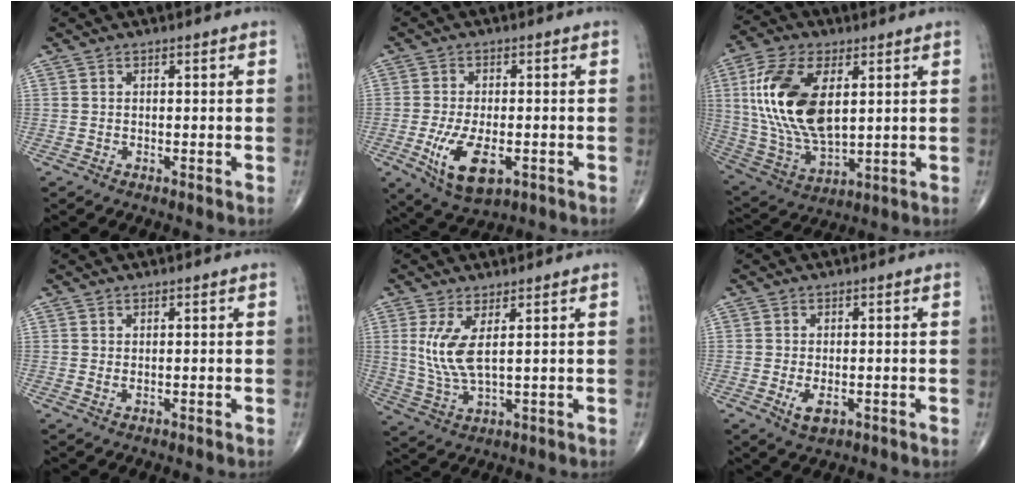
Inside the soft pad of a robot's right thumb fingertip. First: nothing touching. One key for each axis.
{"total": 10.1, "fx": -3.1, "fy": 4.8, "fz": 8.3, "tx": -0.155, "ty": -0.007, "tz": -0.043}
{"total": 19.5, "fx": 4.2, "fy": 10.2, "fz": 16.1, "tx": -0.323, "ty": -0.016, "tz": 0.084}
{"total": 0.7, "fx": 0.2, "fy": 0.2, "fz": 0.6, "tx": -0.015, "ty": -0.001, "tz": 0.007}
{"total": 7.4, "fx": 2.0, "fy": 2.1, "fz": 6.8, "tx": -0.159, "ty": -0.021, "tz": 0.050}
{"total": 3.5, "fx": -1.1, "fy": 1.8, "fz": 2.8, "tx": -0.050, "ty": -0.007, "tz": -0.013}